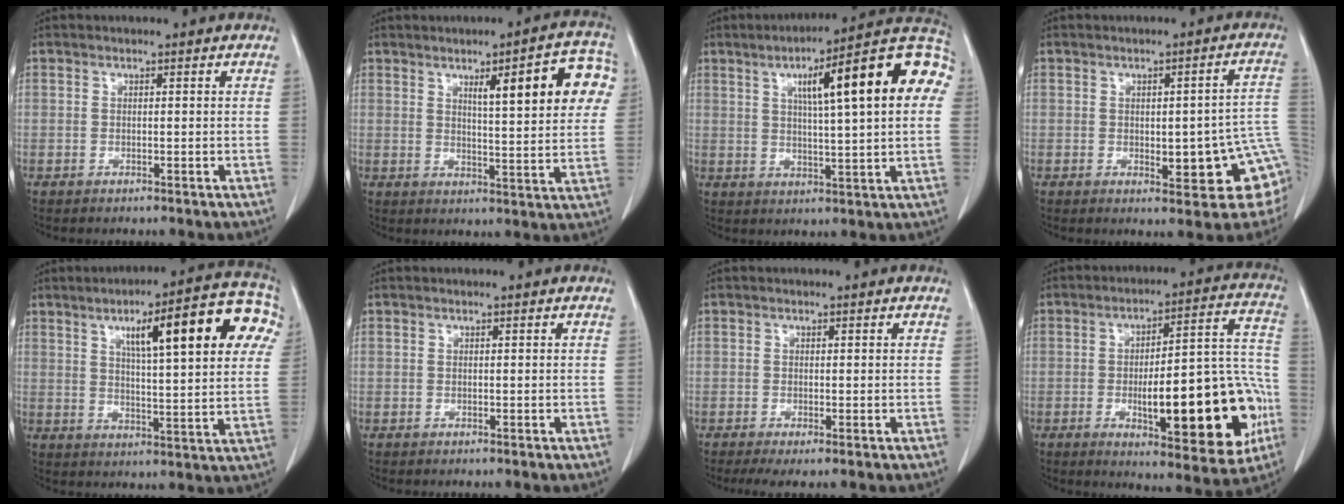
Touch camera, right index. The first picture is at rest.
{"total": 12.0, "force": [4.4, 1.9, 11.0], "torque": [-0.135, 0.017, 0.053]}
{"total": 19.5, "force": [5.7, 2.4, 18.5], "torque": [-0.258, 0.038, 0.067]}
{"total": 12.8, "force": [-2.0, 3.7, 12.1], "torque": [-0.105, 0.015, -0.009]}
{"total": 18.3, "force": [6.9, 2.9, 16.7], "torque": [-0.218, 0.031, 0.086]}
{"total": 0.0}
{"total": 2.4, "force": [-1.1, 0.6, 2.1], "torque": [-0.038, -0.008, -0.019]}
{"total": 21.9, "force": [-5.7, 5.7, 20.3], "torque": [-0.218, 0.029, -0.062]}